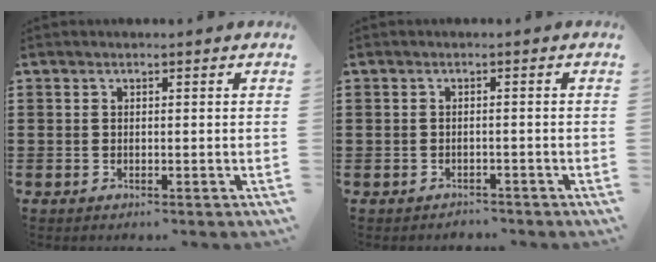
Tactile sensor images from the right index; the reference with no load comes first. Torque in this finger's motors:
{"motor_torque": [-1.01, 0.67, -1.05, -0.21]}